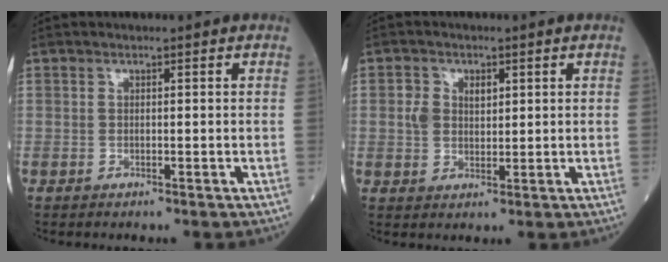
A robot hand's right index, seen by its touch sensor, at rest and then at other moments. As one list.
[{"total": 4.1, "force": [1.1, 2.9, 2.6], "torque": [-0.047, 0.013, 0.021]}]